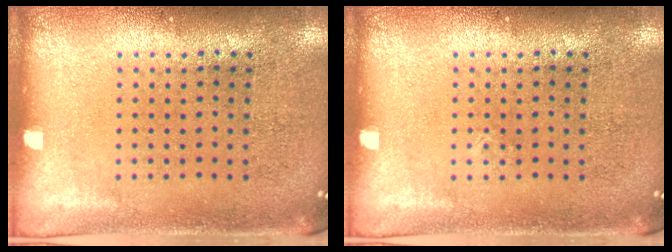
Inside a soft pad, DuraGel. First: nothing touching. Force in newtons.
{"total": 0.0}